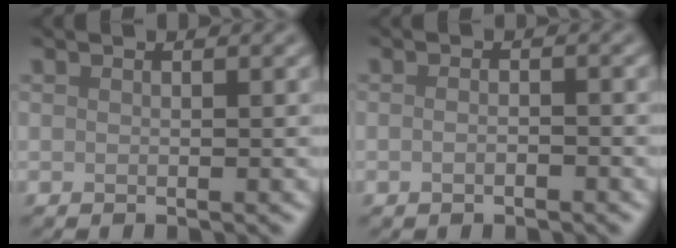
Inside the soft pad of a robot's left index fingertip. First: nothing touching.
{"total": 1.2, "force": [-0.5, 0.4, 1.0], "torque": [-0.019, -0.001, -0.010]}